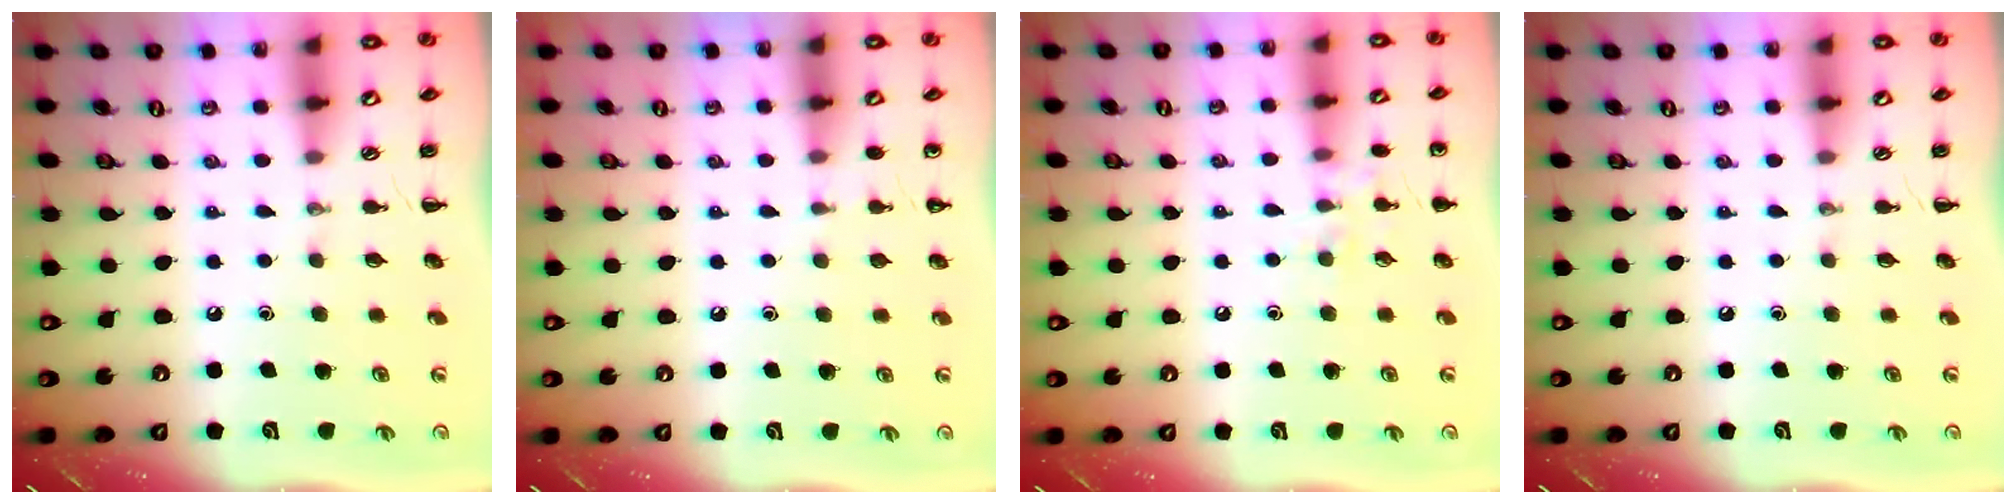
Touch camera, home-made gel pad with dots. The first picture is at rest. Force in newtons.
{"total": 4.2, "press": 4.0, "slide": 1.2}
{"total": 7.5, "press": 7.2, "slide": 1.8}
{"total": 0.0}